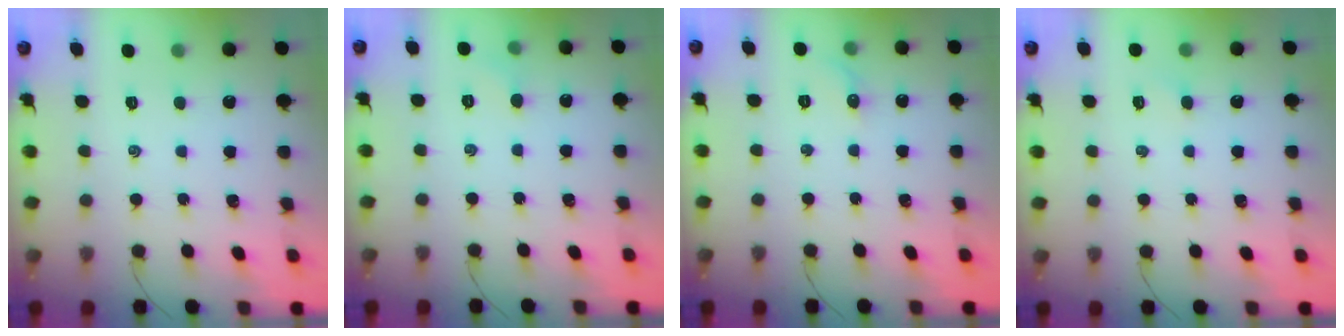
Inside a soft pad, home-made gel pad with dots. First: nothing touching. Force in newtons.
{"total": 3.3, "press": 3.1, "slide": 1.0}
{"total": 4.4, "press": 4.2, "slide": 1.2}
{"total": 1.4, "press": 1.3, "slide": 0.4}